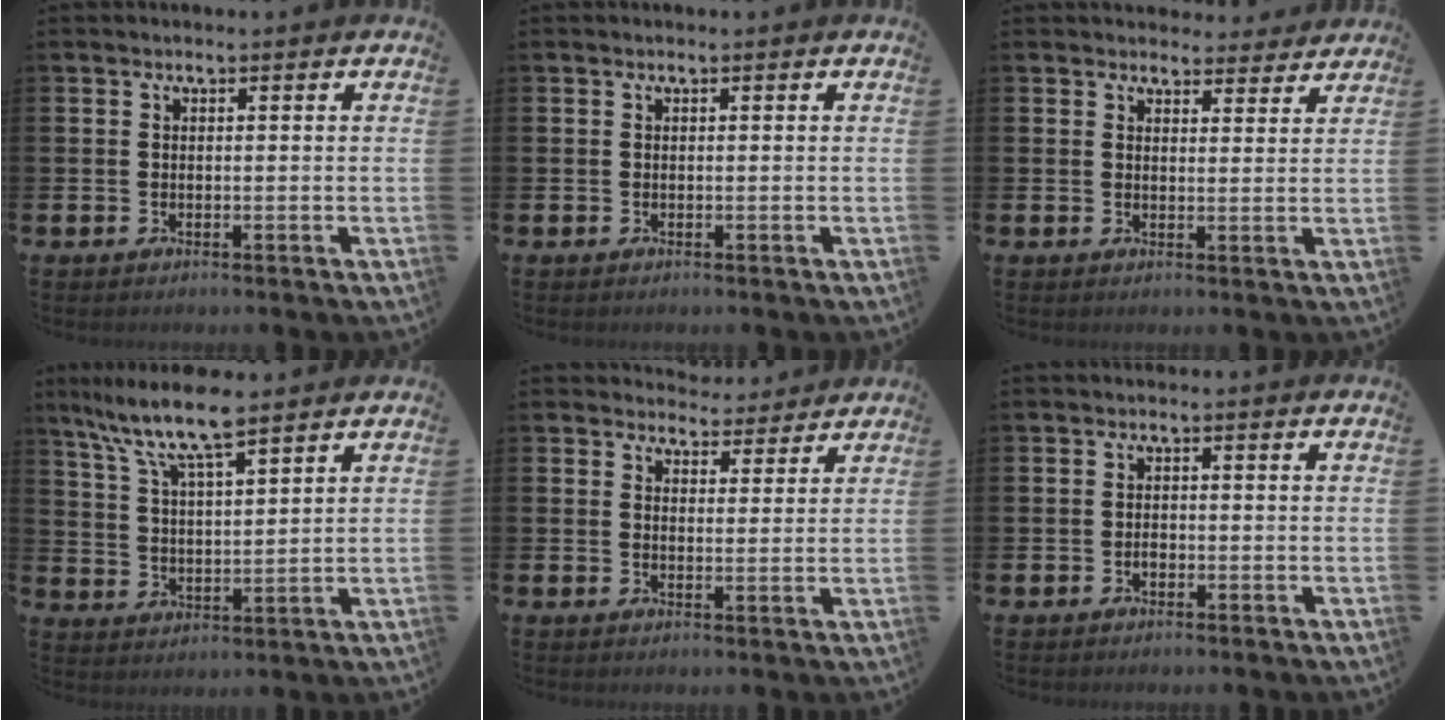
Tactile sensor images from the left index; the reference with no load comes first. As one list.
[{"total": 0.0}, {"total": 3.4, "force": [3.3, 0.9, -0.1], "torque": [0.013, -0.022, 0.056]}, {"total": 8.5, "force": [7.0, 1.6, 4.5], "torque": [-0.107, -0.026, 0.122]}, {"total": 4.0, "force": [3.8, 1.2, -0.2], "torque": [0.001, -0.022, 0.068]}, {"total": 1.1, "force": [-0.5, 0.7, 0.7], "torque": [-0.014, 0.002, -0.011]}]